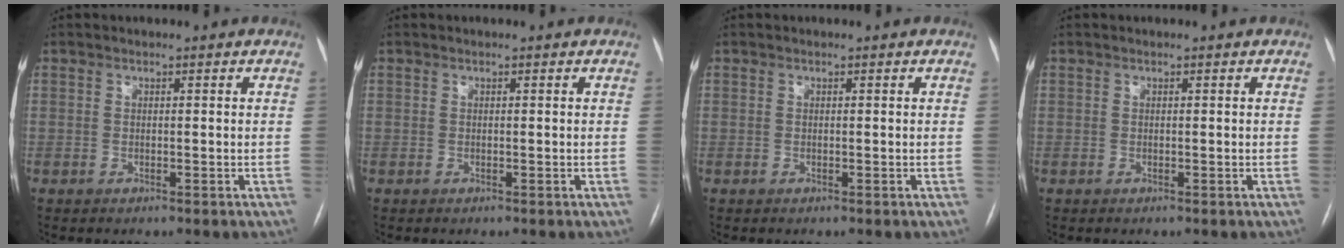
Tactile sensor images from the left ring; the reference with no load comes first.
{"total": 0.0}
{"total": 0.0}
{"total": 0.0}